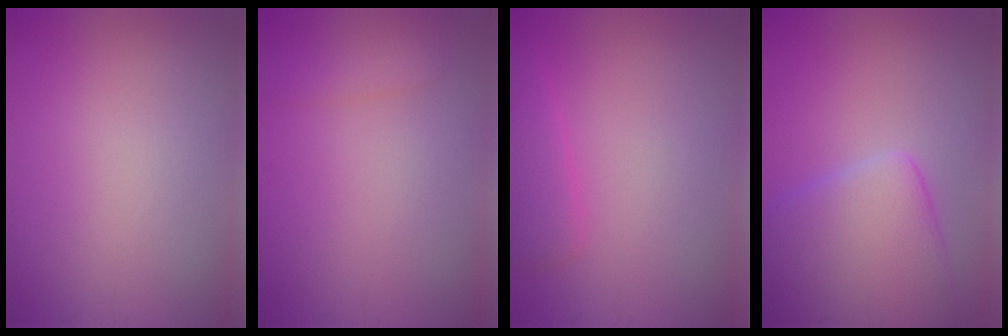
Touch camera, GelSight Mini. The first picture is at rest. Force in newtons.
{"total": 1.7, "press": 1.6, "slide": 0.2}
{"total": 2.2, "press": 2.2, "slide": 0.0}
{"total": 7.3, "press": 7.3, "slide": 0.4}